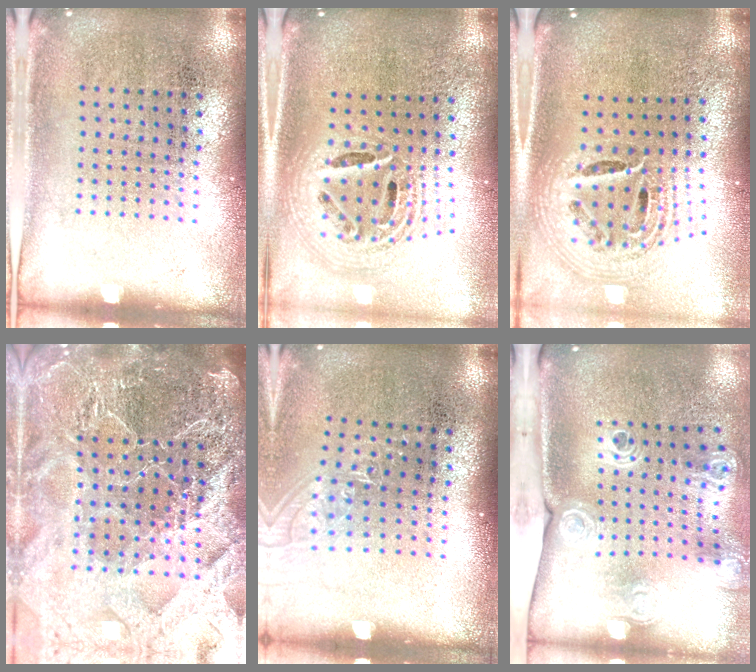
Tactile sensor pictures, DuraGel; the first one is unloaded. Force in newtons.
{"total": 2.4, "press": 1.8, "slide": 1.6}
{"total": 2.2, "press": 1.6, "slide": 1.6}
{"total": 6.3, "press": 5.5, "slide": 3.2}
{"total": 1.0, "press": 0.9, "slide": 0.3}
{"total": 2.2, "press": 1.6, "slide": 1.5}